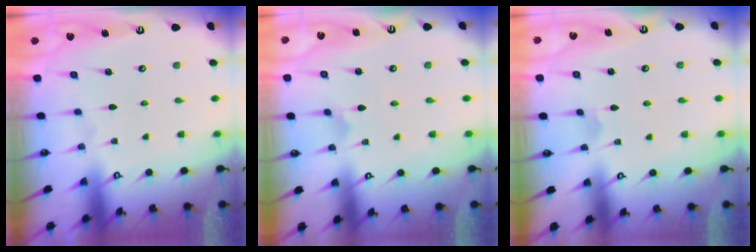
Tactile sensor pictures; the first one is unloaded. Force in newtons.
{"total": 0.9, "press": 0.9, "slide": 0.1}
{"total": 1.7, "press": 1.7, "slide": 0.1}